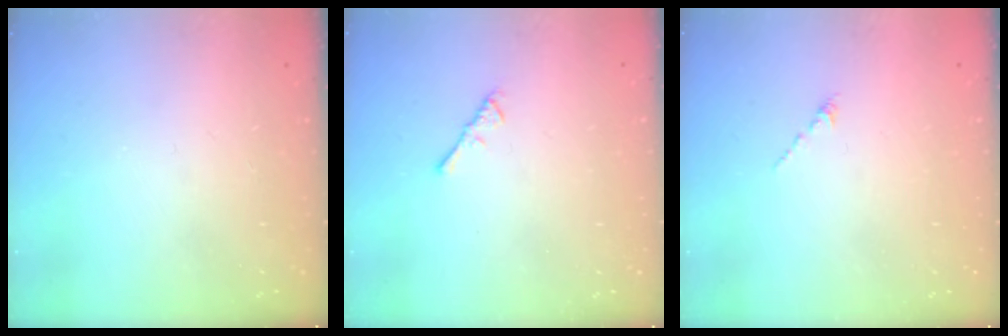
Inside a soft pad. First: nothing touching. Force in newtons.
{"total": 2.2, "press": 2.1, "slide": 0.5}
{"total": 0.0}